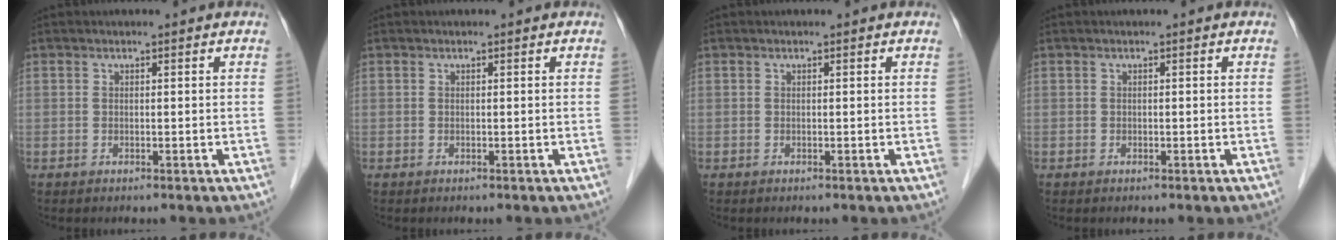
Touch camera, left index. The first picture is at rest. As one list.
[{"total": 0.0}, {"total": 0.0}, {"total": 0.0}]